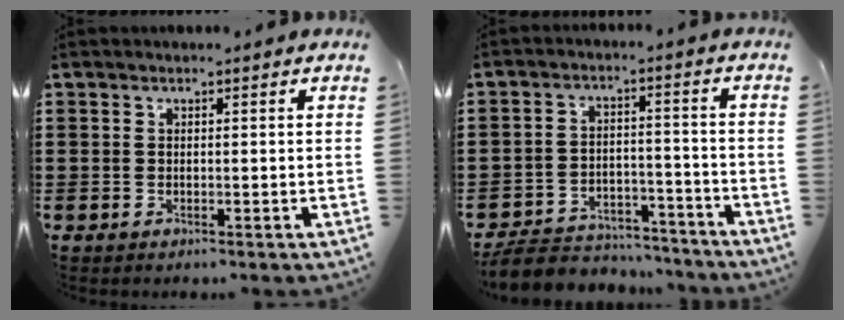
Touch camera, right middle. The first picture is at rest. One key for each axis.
{"total": 6.4, "fx": -6.2, "fy": 1.4, "fz": 1.1, "tx": -0.025, "ty": 0.012, "tz": -0.122}